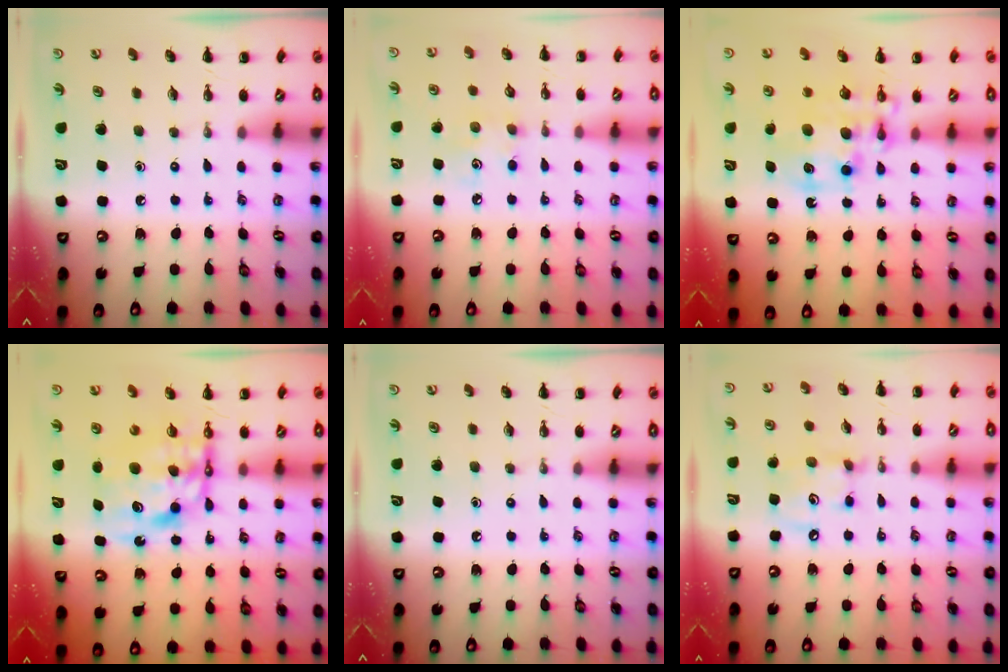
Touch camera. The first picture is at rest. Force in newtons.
{"total": 4.5, "press": 4.3, "slide": 1.1}
{"total": 11.4, "press": 11.0, "slide": 3.1}
{"total": 10.3, "press": 9.9, "slide": 2.8}
{"total": 0.0}
{"total": 6.7, "press": 6.7, "slide": 0.6}